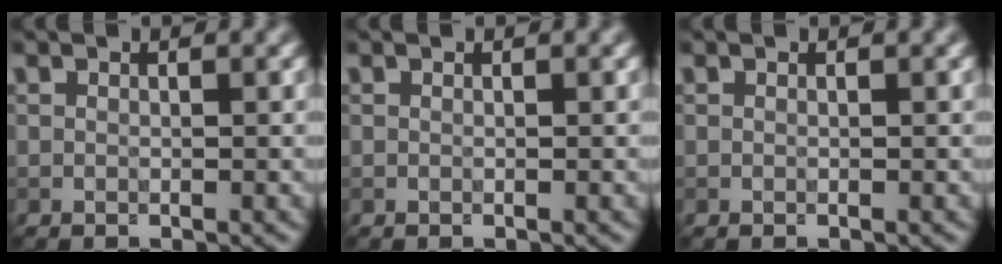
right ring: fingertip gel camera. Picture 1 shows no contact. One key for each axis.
{"total": 0.0}
{"total": 0.0}